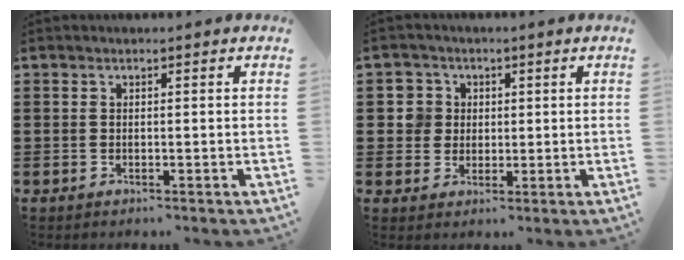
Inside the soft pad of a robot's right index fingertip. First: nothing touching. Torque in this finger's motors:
{"motor_torque": [0.14, -0.10, 0.03, 0.01]}